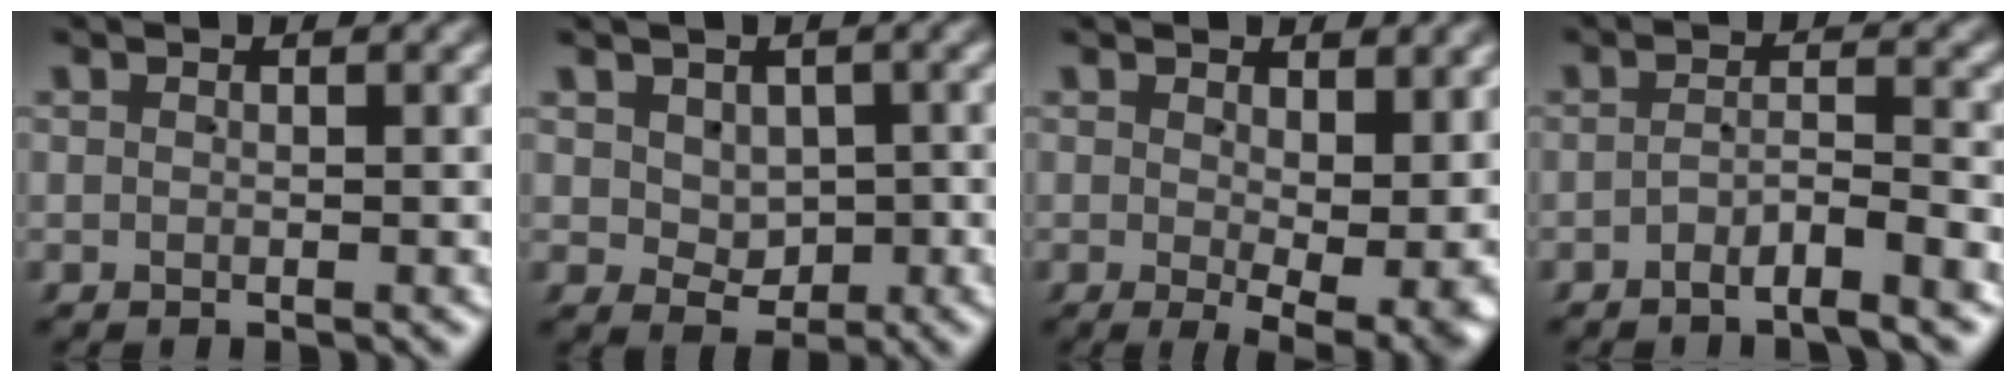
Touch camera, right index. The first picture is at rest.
{"total": 2.6, "force": [0.4, 2.1, 1.4], "torque": [-0.006, -0.016, 0.020]}
{"total": 4.9, "force": [-0.6, 1.9, 4.5], "torque": [-0.060, -0.036, 0.005]}
{"total": 3.0, "force": [-2.6, 0.3, 1.3], "torque": [-0.016, -0.001, -0.049]}